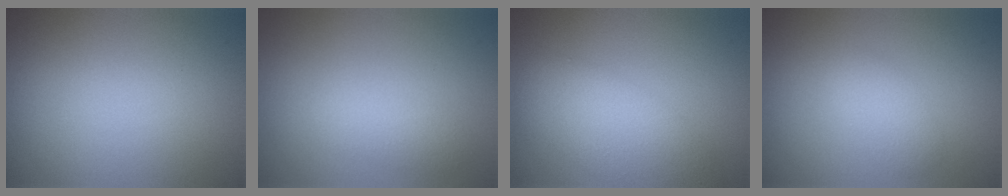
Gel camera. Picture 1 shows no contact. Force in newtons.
{"total": 1.8, "press": 1.8, "slide": 0.1}
{"total": 5.2, "press": 5.2, "slide": 0.3}
{"total": 1.8, "press": 1.8, "slide": 0.2}